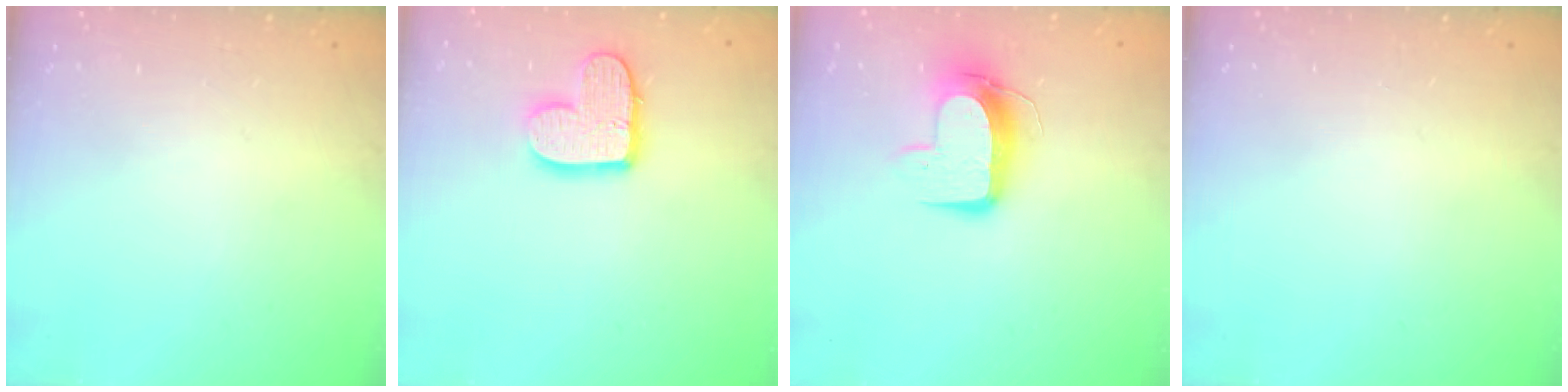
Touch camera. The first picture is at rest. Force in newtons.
{"total": 11.3, "press": 11.3, "slide": 0.7}
{"total": 10.5, "press": 10.4, "slide": 0.8}
{"total": 0.0}